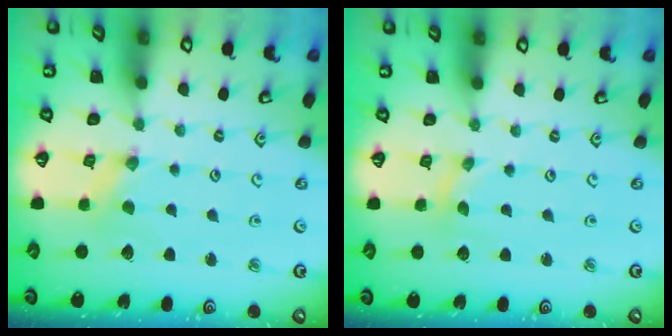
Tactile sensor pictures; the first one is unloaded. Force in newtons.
{"total": 0.0}